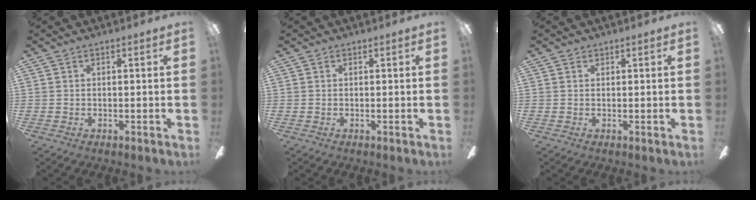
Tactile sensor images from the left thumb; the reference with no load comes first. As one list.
[{"total": 0.0}, {"total": 0.6, "force": [0.5, 0.3, 0.0], "torque": [-0.001, 0.002, 0.008]}]